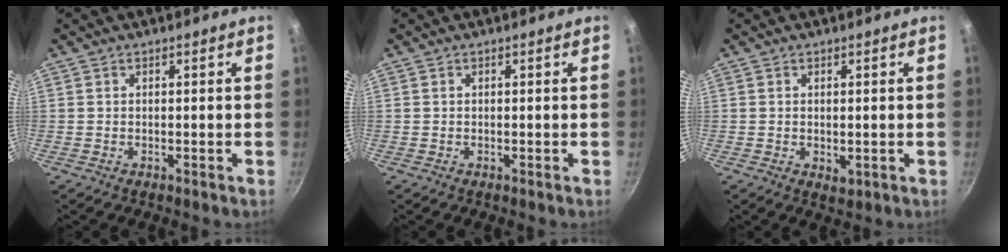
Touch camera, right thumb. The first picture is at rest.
{"total": 0.0}
{"total": 1.8, "force": [0.0, 1.0, 1.4], "torque": [-0.021, -0.006, 0.002]}